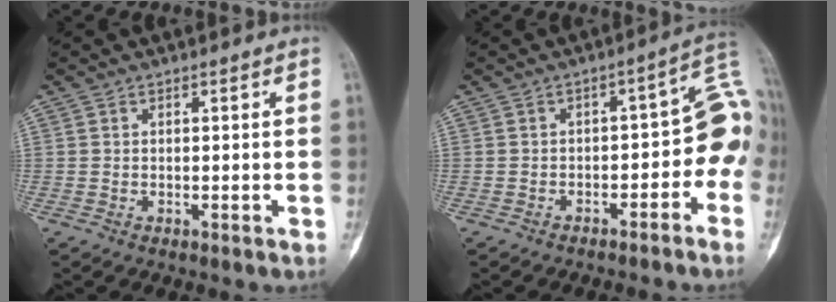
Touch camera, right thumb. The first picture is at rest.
{"total": 10.9, "force": [-4.3, 5.7, 8.3], "torque": [-0.075, 0.062, -0.058]}